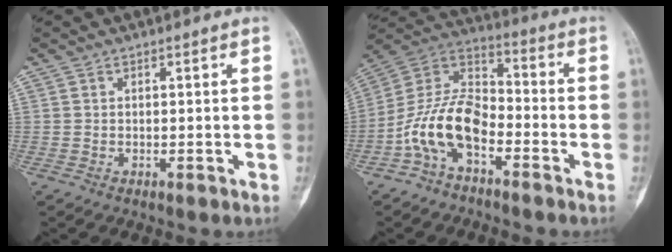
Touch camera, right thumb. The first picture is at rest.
{"total": 13.3, "force": [-5.5, 7.2, 9.7], "torque": [-0.183, 0.066, -0.116]}